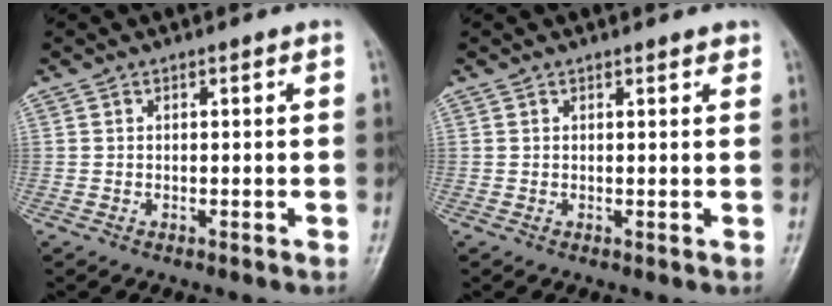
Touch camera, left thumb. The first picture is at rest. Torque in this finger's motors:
{"motor_torque": [-0.21, -0.16, -0.30, -0.18, 0.02]}